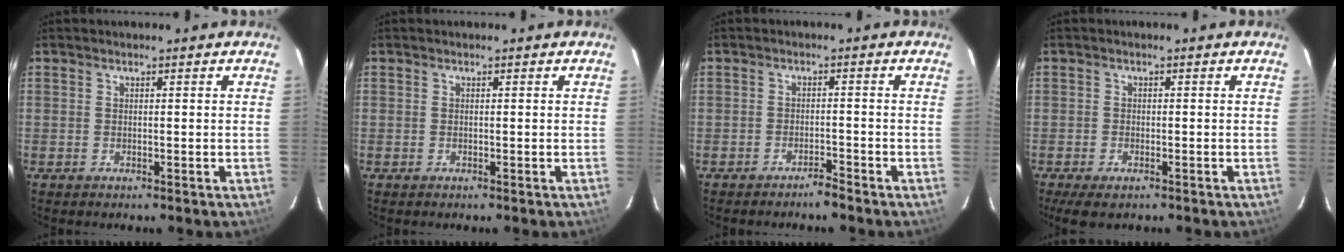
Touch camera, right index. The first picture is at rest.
{"total": 0.0}
{"total": 2.1, "force": [-2.0, 0.2, 0.5], "torque": [-0.016, 0.002, -0.032]}
{"total": 4.5, "force": [-3.1, 1.7, 2.7], "torque": [-0.063, -0.016, -0.054]}